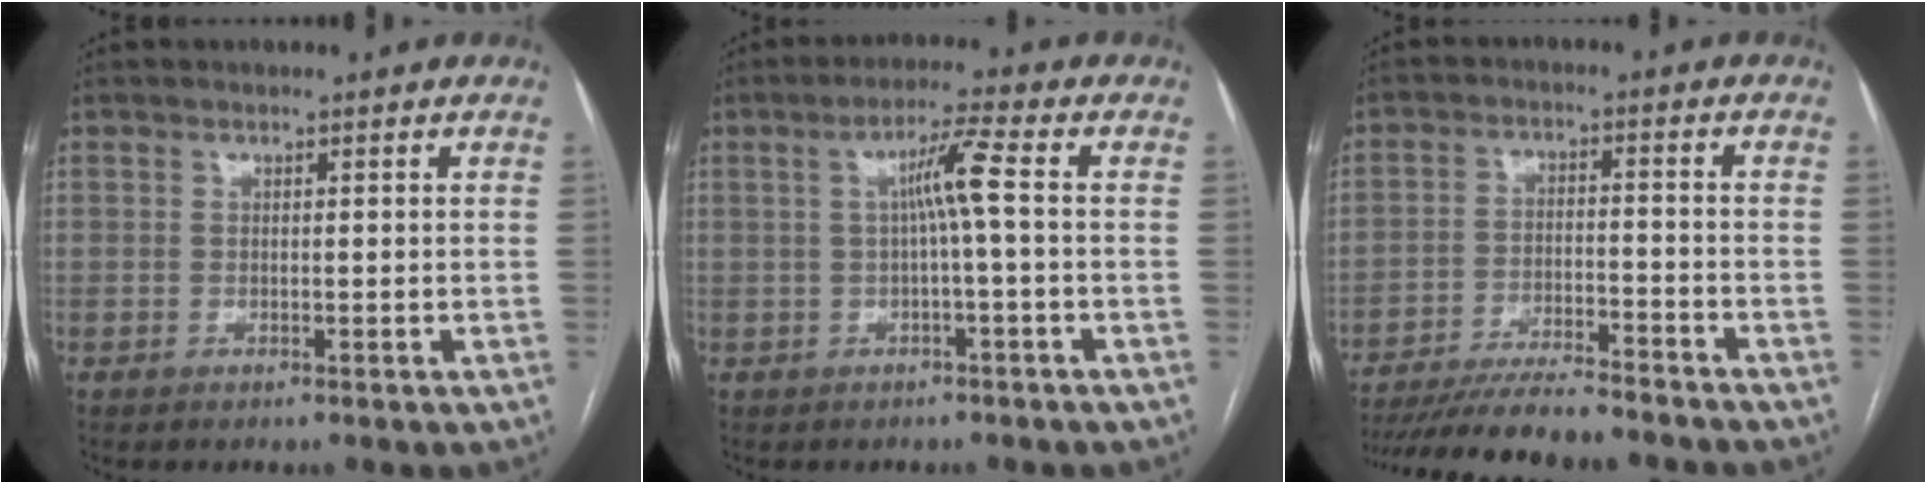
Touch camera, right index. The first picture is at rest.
{"total": 5.0, "force": [0.2, -0.7, 5.0], "torque": [-0.086, 0.013, 0.006]}
{"total": 15.9, "force": [-14.3, 1.4, 6.9], "torque": [-0.122, -0.021, -0.223]}